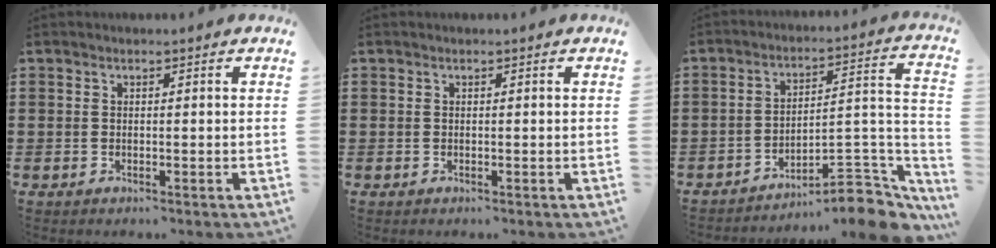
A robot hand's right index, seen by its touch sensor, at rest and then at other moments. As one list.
[{"total": 0.0}, {"total": 7.1, "force": [-5.8, 2.0, 3.5], "torque": [-0.041, -0.007, -0.111]}]